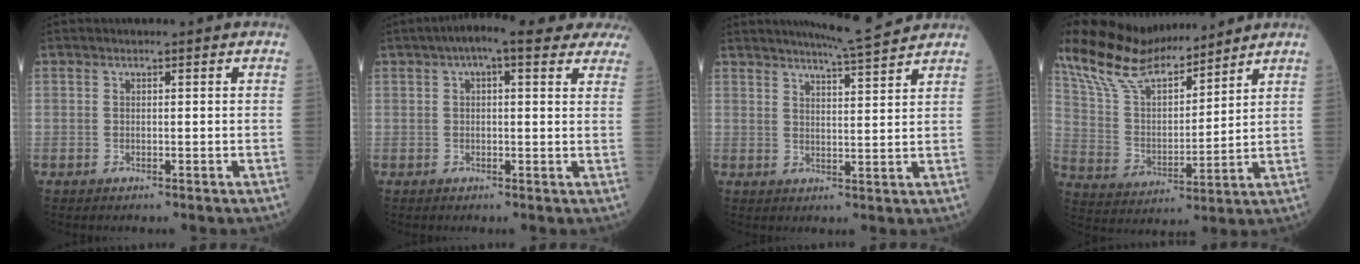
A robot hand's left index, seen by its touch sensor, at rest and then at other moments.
{"total": 11.7, "force": [8.7, 3.2, 7.2], "torque": [-0.089, 0.037, 0.098]}
{"total": 7.2, "force": [6.8, -0.6, 2.3], "torque": [-0.049, -0.002, 0.098]}
{"total": 15.4, "force": [13.5, 3.5, 6.4], "torque": [-0.133, 0.018, 0.261]}